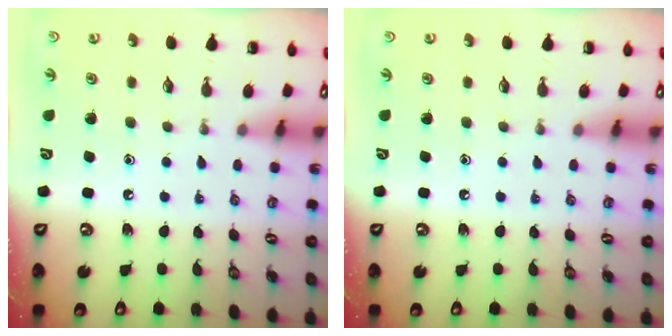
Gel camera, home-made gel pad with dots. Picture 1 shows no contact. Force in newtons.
{"total": 0.0}